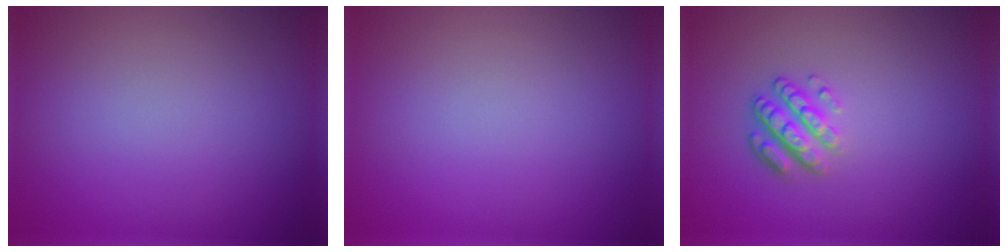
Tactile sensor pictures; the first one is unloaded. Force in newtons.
{"total": 0.0}
{"total": 3.4, "press": 2.6, "slide": 2.3}